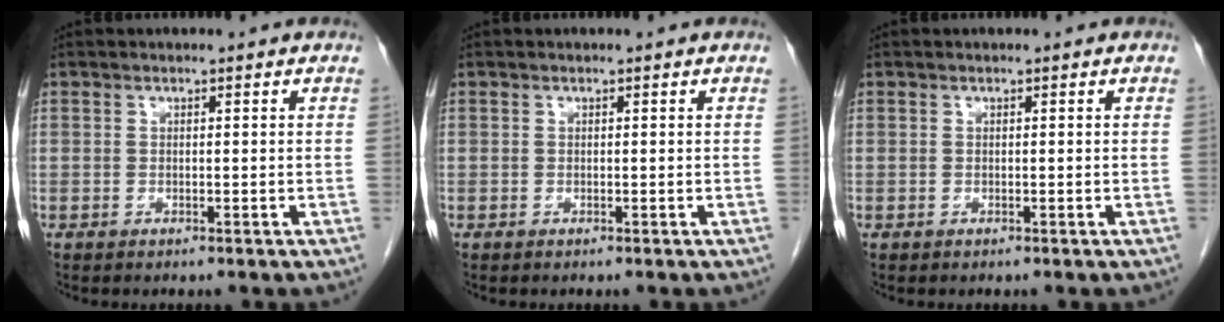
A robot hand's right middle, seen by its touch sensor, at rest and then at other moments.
{"total": 0.0}
{"total": 0.0}